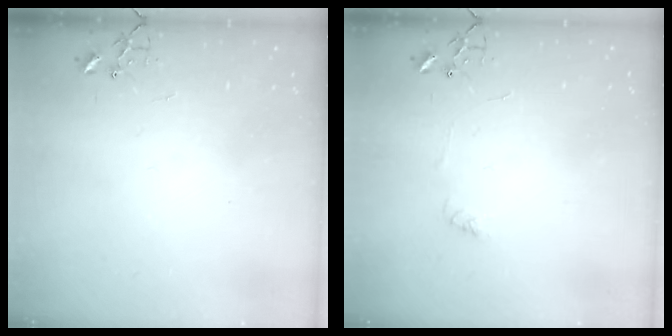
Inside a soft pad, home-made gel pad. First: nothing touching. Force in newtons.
{"total": 3.7, "press": 3.7, "slide": 0.5}